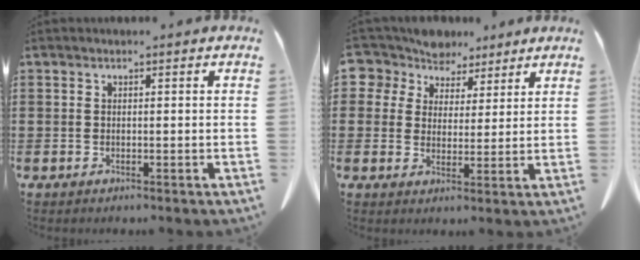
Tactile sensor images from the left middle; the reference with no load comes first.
{"total": 6.8, "force": [5.6, 3.8, 0.2], "torque": [-0.046, -0.020, 0.104]}